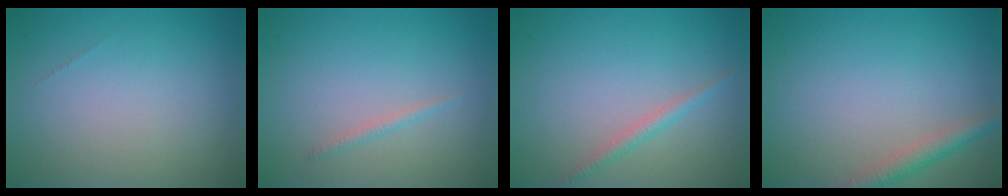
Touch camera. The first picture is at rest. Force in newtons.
{"total": 0.7, "press": 0.7, "slide": 0.1}
{"total": 1.3, "press": 1.3, "slide": 0.0}
{"total": 2.4, "press": 2.4, "slide": 0.1}